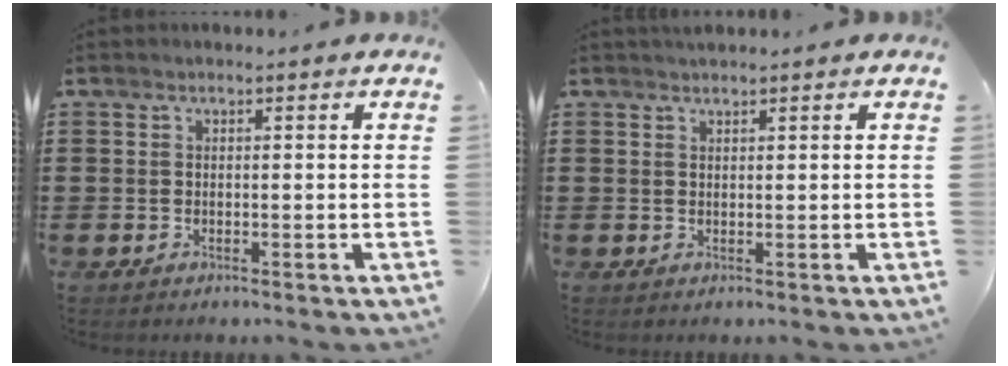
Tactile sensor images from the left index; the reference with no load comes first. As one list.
[{"total": 0.9, "force": [0.9, 0.1, 0.2], "torque": [-0.005, 0.000, 0.017]}]